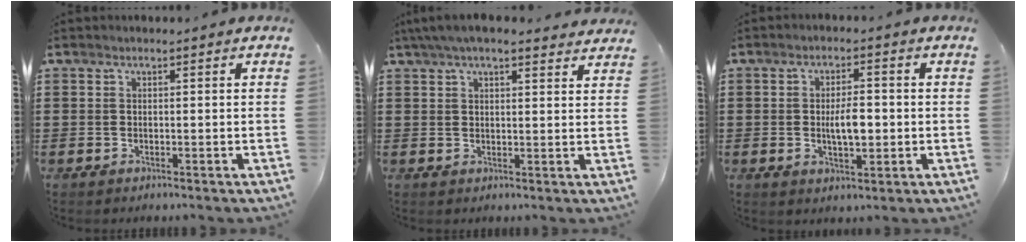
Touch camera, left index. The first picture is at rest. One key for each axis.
{"total": 4.8, "fx": 4.1, "fy": 0.8, "fz": 2.4, "tx": -0.056, "ty": 0.000, "tz": 0.074}
{"total": 4.9, "fx": -0.2, "fy": 1.9, "fz": 4.5, "tx": -0.075, "ty": 0.002, "tz": -0.008}